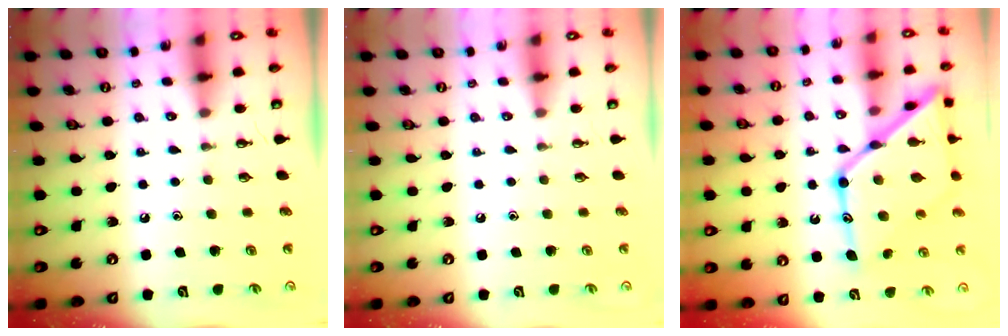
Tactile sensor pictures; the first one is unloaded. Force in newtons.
{"total": 0.0}
{"total": 23.3, "press": 23.2, "slide": 2.1}